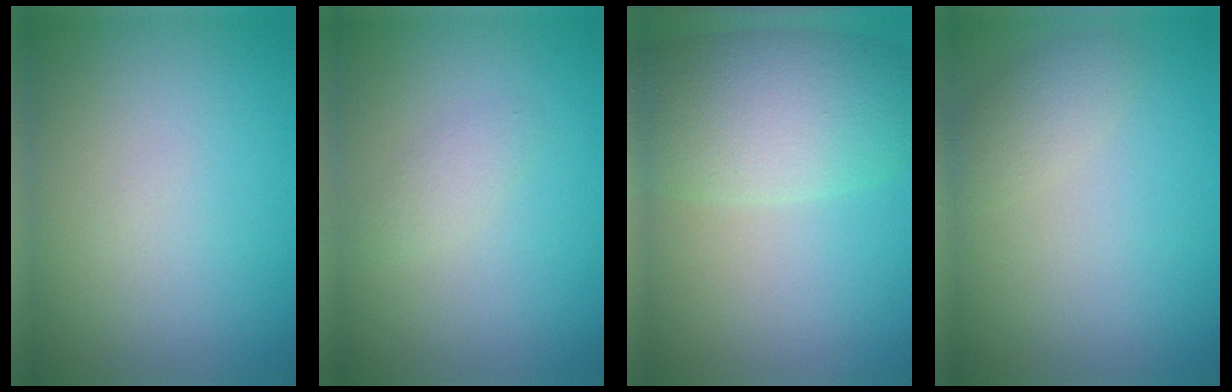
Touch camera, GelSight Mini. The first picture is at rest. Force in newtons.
{"total": 1.2, "press": 1.2, "slide": 0.0}
{"total": 7.8, "press": 7.8, "slide": 0.5}
{"total": 1.9, "press": 1.9, "slide": 0.2}